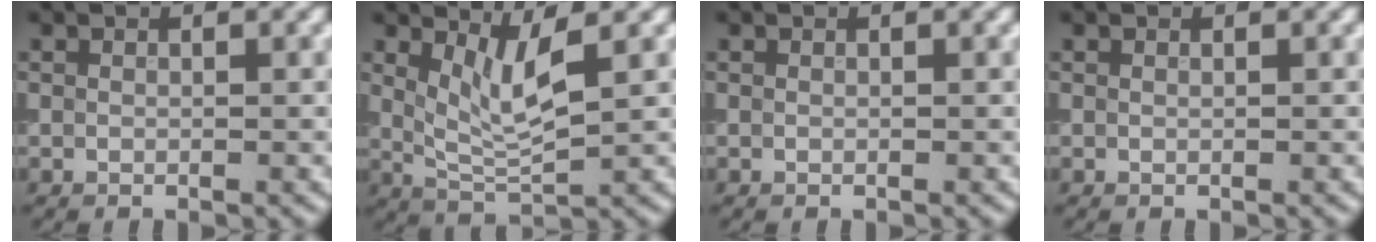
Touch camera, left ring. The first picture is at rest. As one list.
[{"total": 3.9, "force": [1.5, 0.9, 3.5], "torque": [-0.075, -0.010, 0.036]}, {"total": 0.0}, {"total": 0.0}]